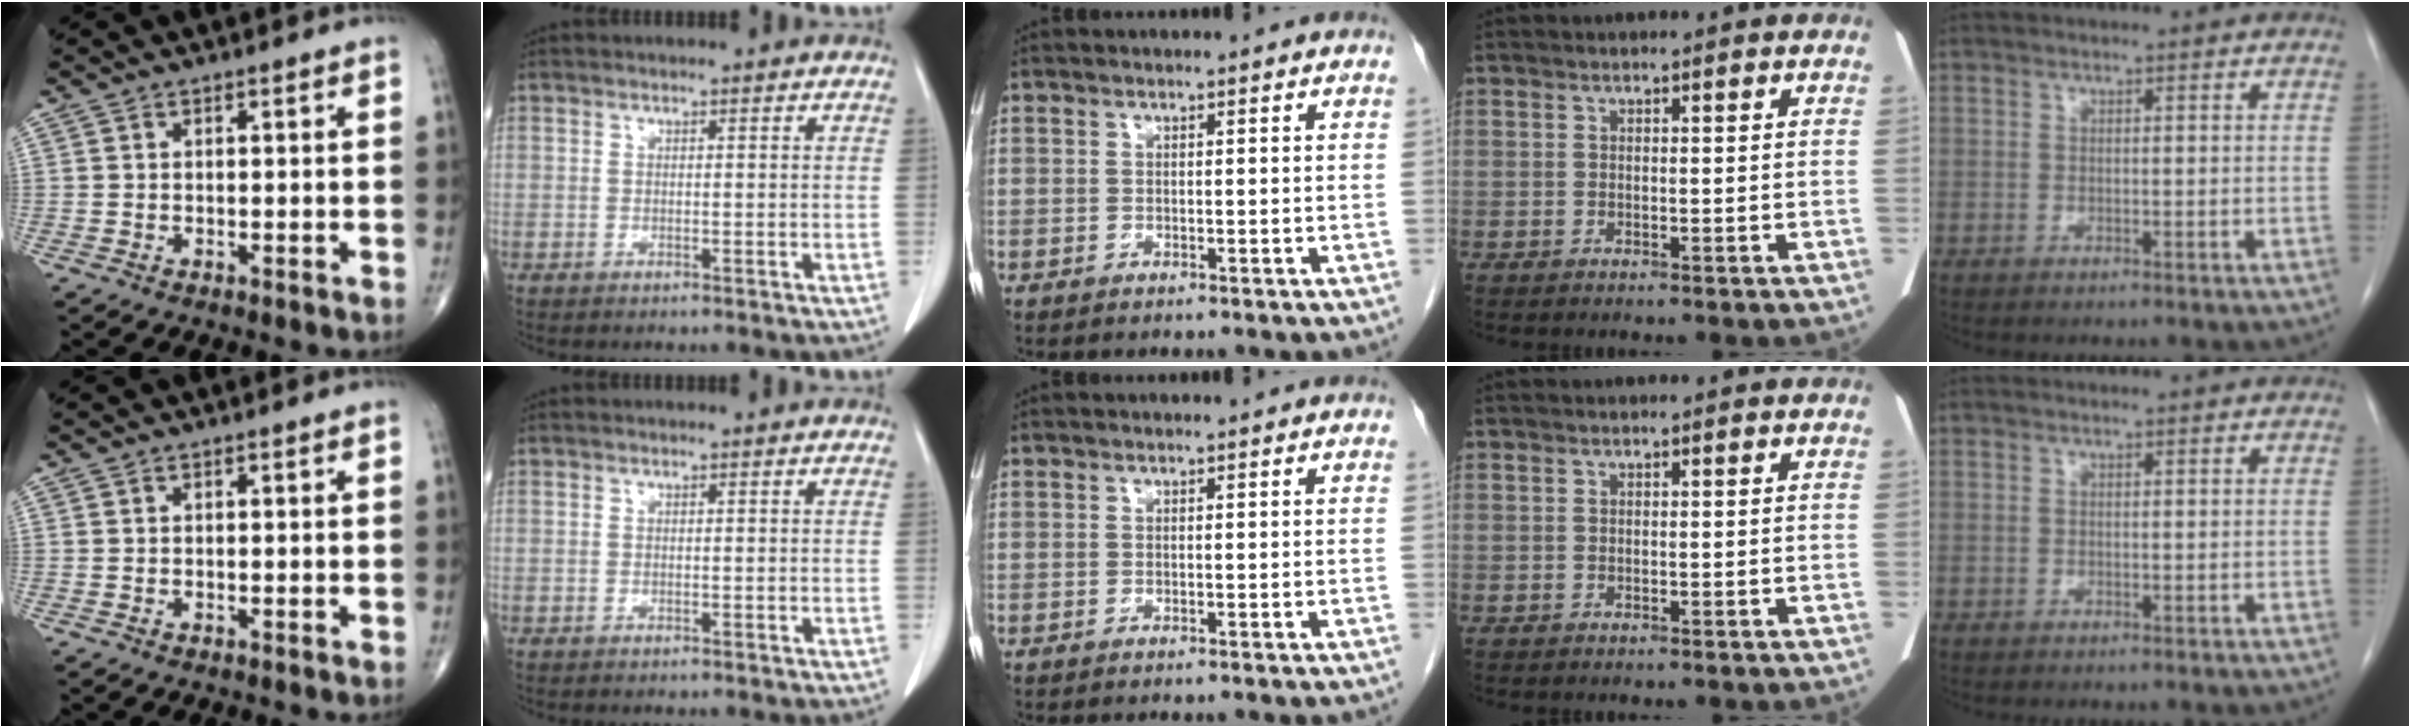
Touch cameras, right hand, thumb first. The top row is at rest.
{}